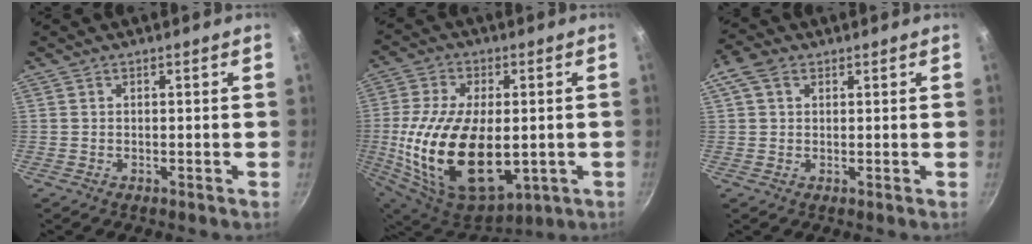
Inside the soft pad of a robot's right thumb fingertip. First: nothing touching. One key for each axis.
{"total": 24.3, "fx": -2.4, "fy": 13.7, "fz": 19.9, "tx": -0.375, "ty": -0.006, "tz": -0.022}
{"total": 4.6, "fx": 1.8, "fy": 3.3, "fz": 2.8, "tx": -0.049, "ty": 0.007, "tz": 0.027}